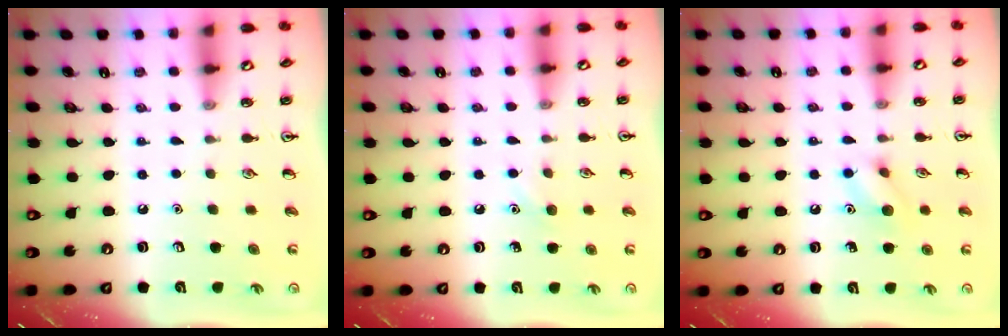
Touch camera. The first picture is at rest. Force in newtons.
{"total": 4.6, "press": 4.4, "slide": 1.4}
{"total": 7.7, "press": 7.7, "slide": 0.6}